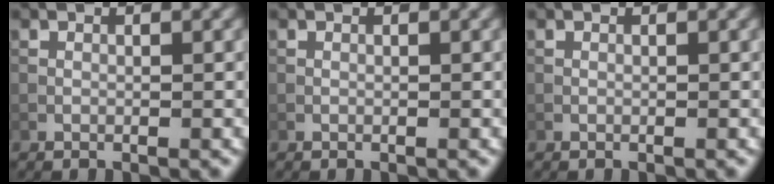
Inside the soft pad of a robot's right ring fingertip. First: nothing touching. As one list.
[{"total": 0.0}, {"total": 0.0}]